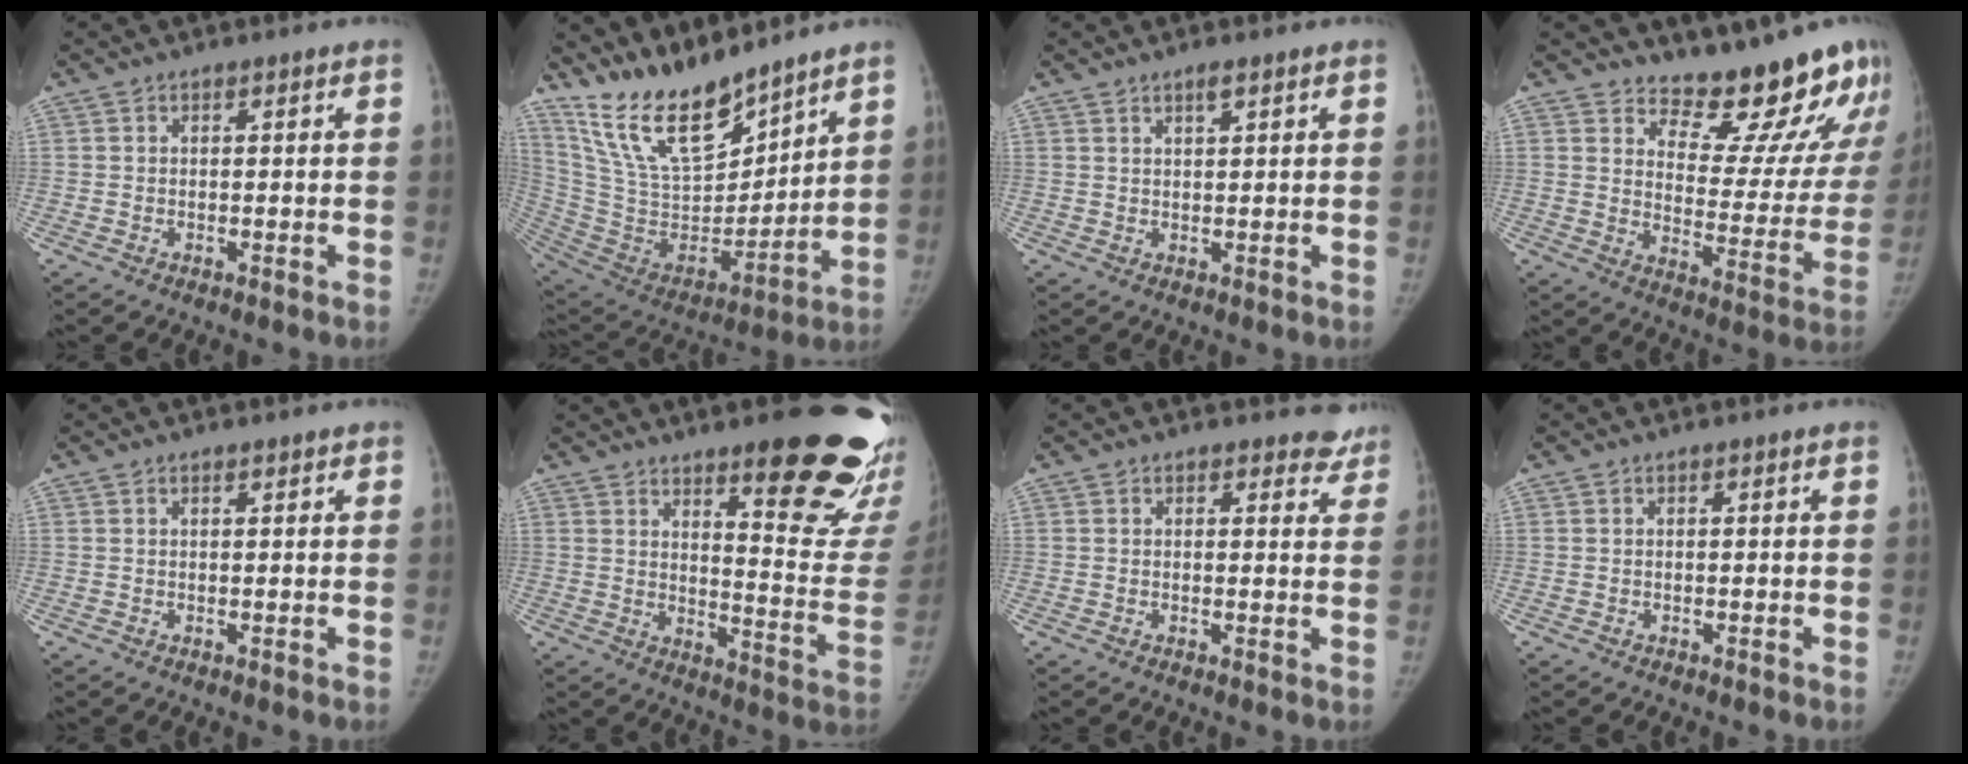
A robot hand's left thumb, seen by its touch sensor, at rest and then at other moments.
{"total": 19.2, "force": [16.0, 6.0, 8.6], "torque": [-0.119, -0.100, 0.311]}
{"total": 1.6, "force": [1.2, 0.3, 1.1], "torque": [-0.016, -0.006, 0.022]}
{"total": 18.6, "force": [16.8, 5.8, 5.6], "torque": [-0.008, -0.159, 0.211]}
{"total": 0.7, "force": [0.6, 0.3, 0.3], "torque": [-0.007, -0.003, 0.008]}
{"total": 23.2, "force": [14.5, 5.7, 17.2], "torque": [-0.182, -0.104, 0.192]}
{"total": 4.3, "force": [3.8, 2.0, 0.2], "torque": [0.036, -0.023, 0.024]}
{"total": 0.0}